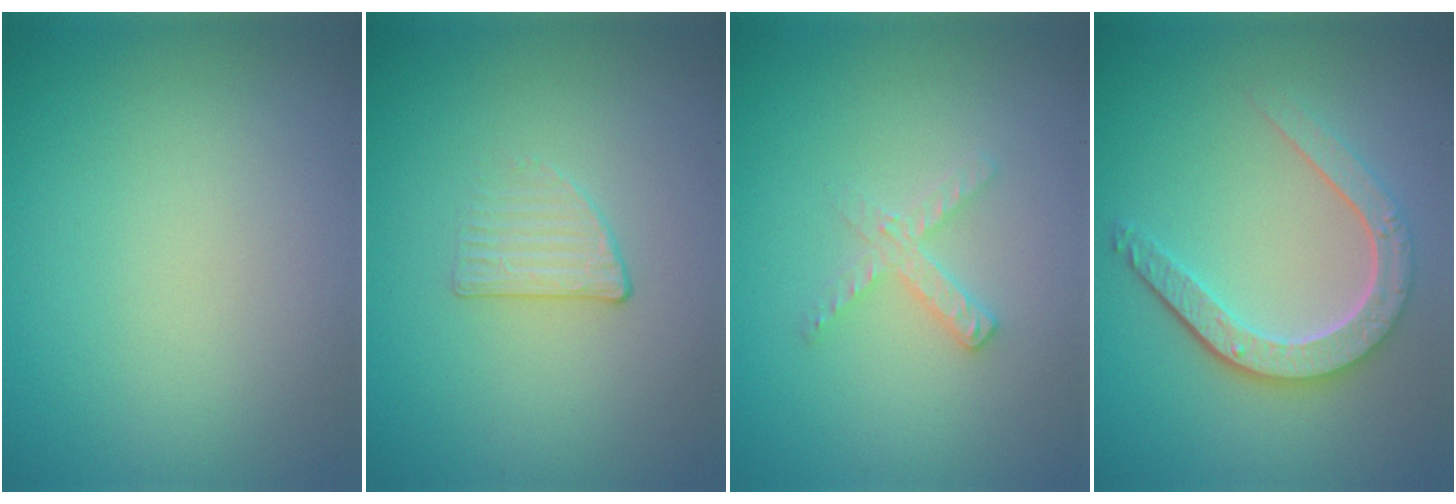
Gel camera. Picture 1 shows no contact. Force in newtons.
{"total": 1.3, "press": 0.8, "slide": 1.0}
{"total": 1.7, "press": 1.7, "slide": 0.2}
{"total": 4.9, "press": 3.7, "slide": 3.1}